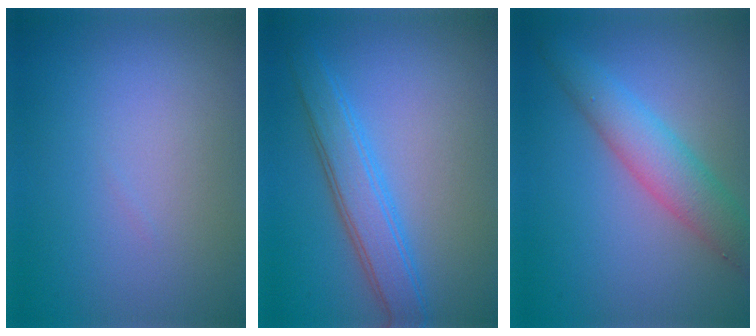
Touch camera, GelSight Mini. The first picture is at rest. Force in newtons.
{"total": 4.1, "press": 4.1, "slide": 0.2}
{"total": 4.3, "press": 4.3, "slide": 0.1}